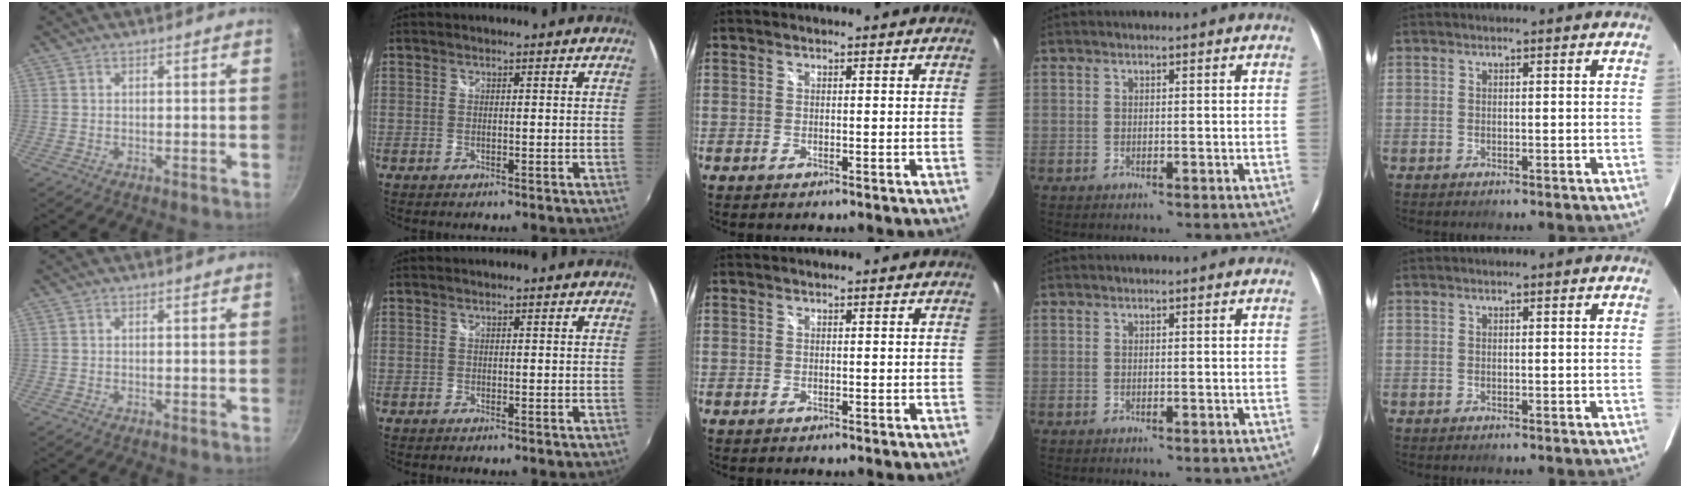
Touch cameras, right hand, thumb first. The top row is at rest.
{}